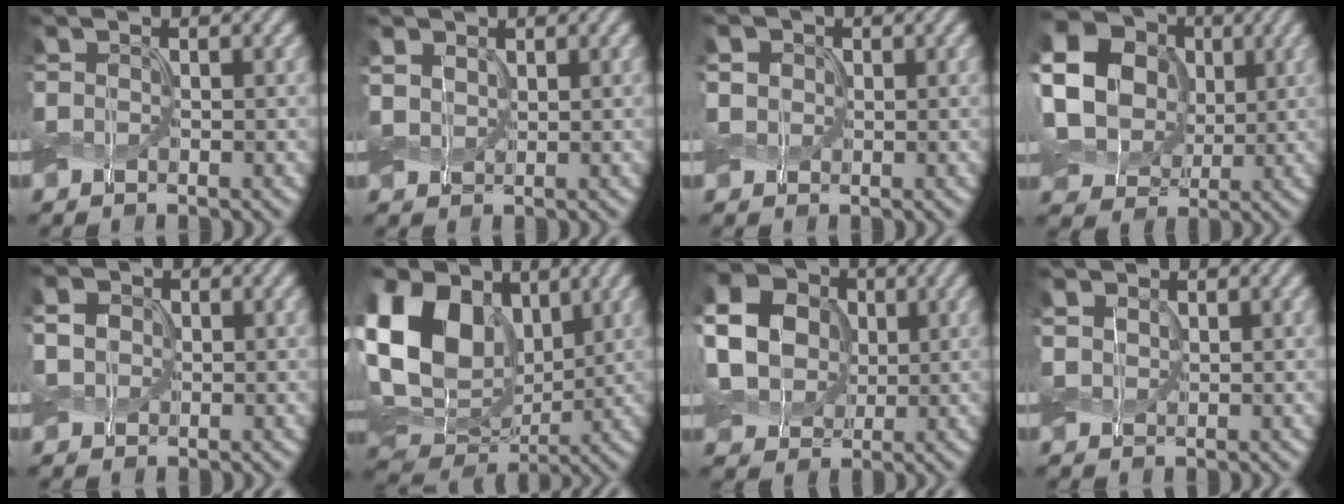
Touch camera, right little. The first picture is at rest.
{"total": 1.4, "force": [0.8, 0.9, 0.7], "torque": [-0.022, 0.000, 0.017]}
{"total": 2.5, "force": [1.0, 2.0, 1.2], "torque": [-0.041, 0.006, 0.015]}
{"total": 22.2, "force": [5.5, 19.2, 9.6], "torque": [-0.258, 0.031, 0.072]}
{"total": 2.8, "force": [0.6, 2.3, 1.5], "torque": [-0.043, 0.010, 0.002]}
{"total": 16.3, "force": [4.8, 11.6, 10.4], "torque": [-0.227, 0.033, 0.084]}
{"total": 12.3, "force": [2.6, 10.4, 6.0], "torque": [-0.177, 0.026, 0.054]}
{"total": 1.1, "force": [0.7, 0.7, 0.5], "torque": [-0.016, 0.000, 0.016]}